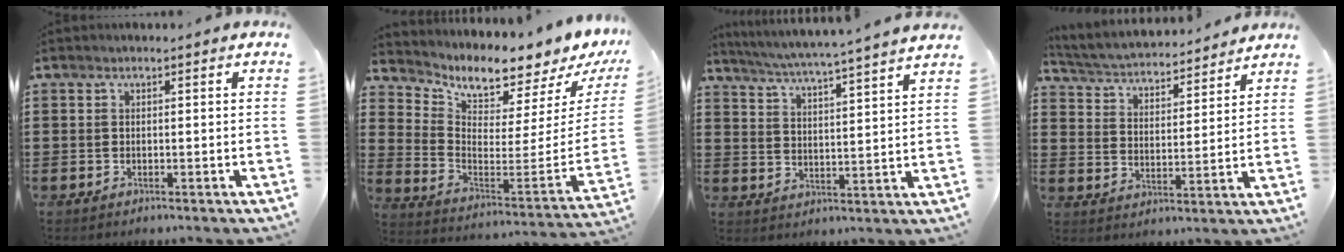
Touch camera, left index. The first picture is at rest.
{"total": 4.6, "force": [4.4, 0.2, 1.1], "torque": [-0.044, -0.064, 0.069]}
{"total": 4.6, "force": [4.2, -1.3, 1.5], "torque": [-0.048, -0.037, 0.065]}
{"total": 3.6, "force": [3.6, 0.2, 0.6], "torque": [-0.033, -0.030, 0.055]}